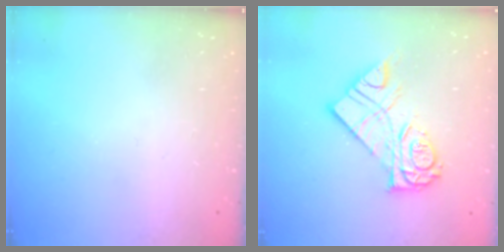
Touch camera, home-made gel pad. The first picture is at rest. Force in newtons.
{"total": 15.7, "press": 15.6, "slide": 1.2}